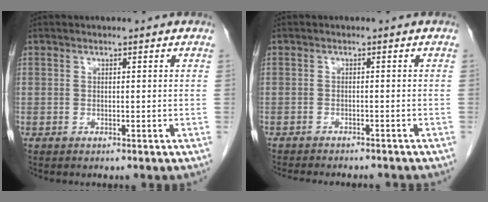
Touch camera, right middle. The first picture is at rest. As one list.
[{"total": 8.9, "force": [-8.0, 1.9, 3.3], "torque": [-0.042, -0.007, -0.102]}]